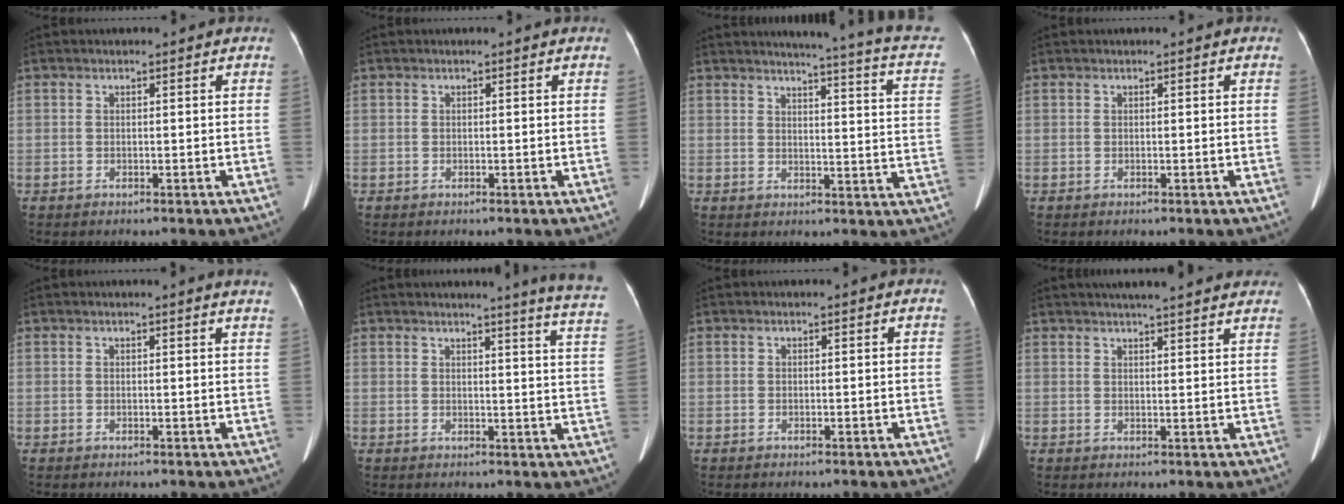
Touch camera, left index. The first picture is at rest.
{"total": 0.0}
{"total": 16.8, "force": [13.9, 0.3, 9.4], "torque": [-0.126, -0.053, 0.138]}
{"total": 0.0}
{"total": 2.9, "force": [2.6, -0.5, 1.0], "torque": [-0.016, -0.007, 0.015]}
{"total": 10.9, "force": [9.7, -1.6, 4.6], "torque": [-0.047, -0.074, 0.082]}
{"total": 0.0}
{"total": 15.8, "force": [14.0, 2.1, 7.1], "torque": [-0.094, 0.032, 0.168]}